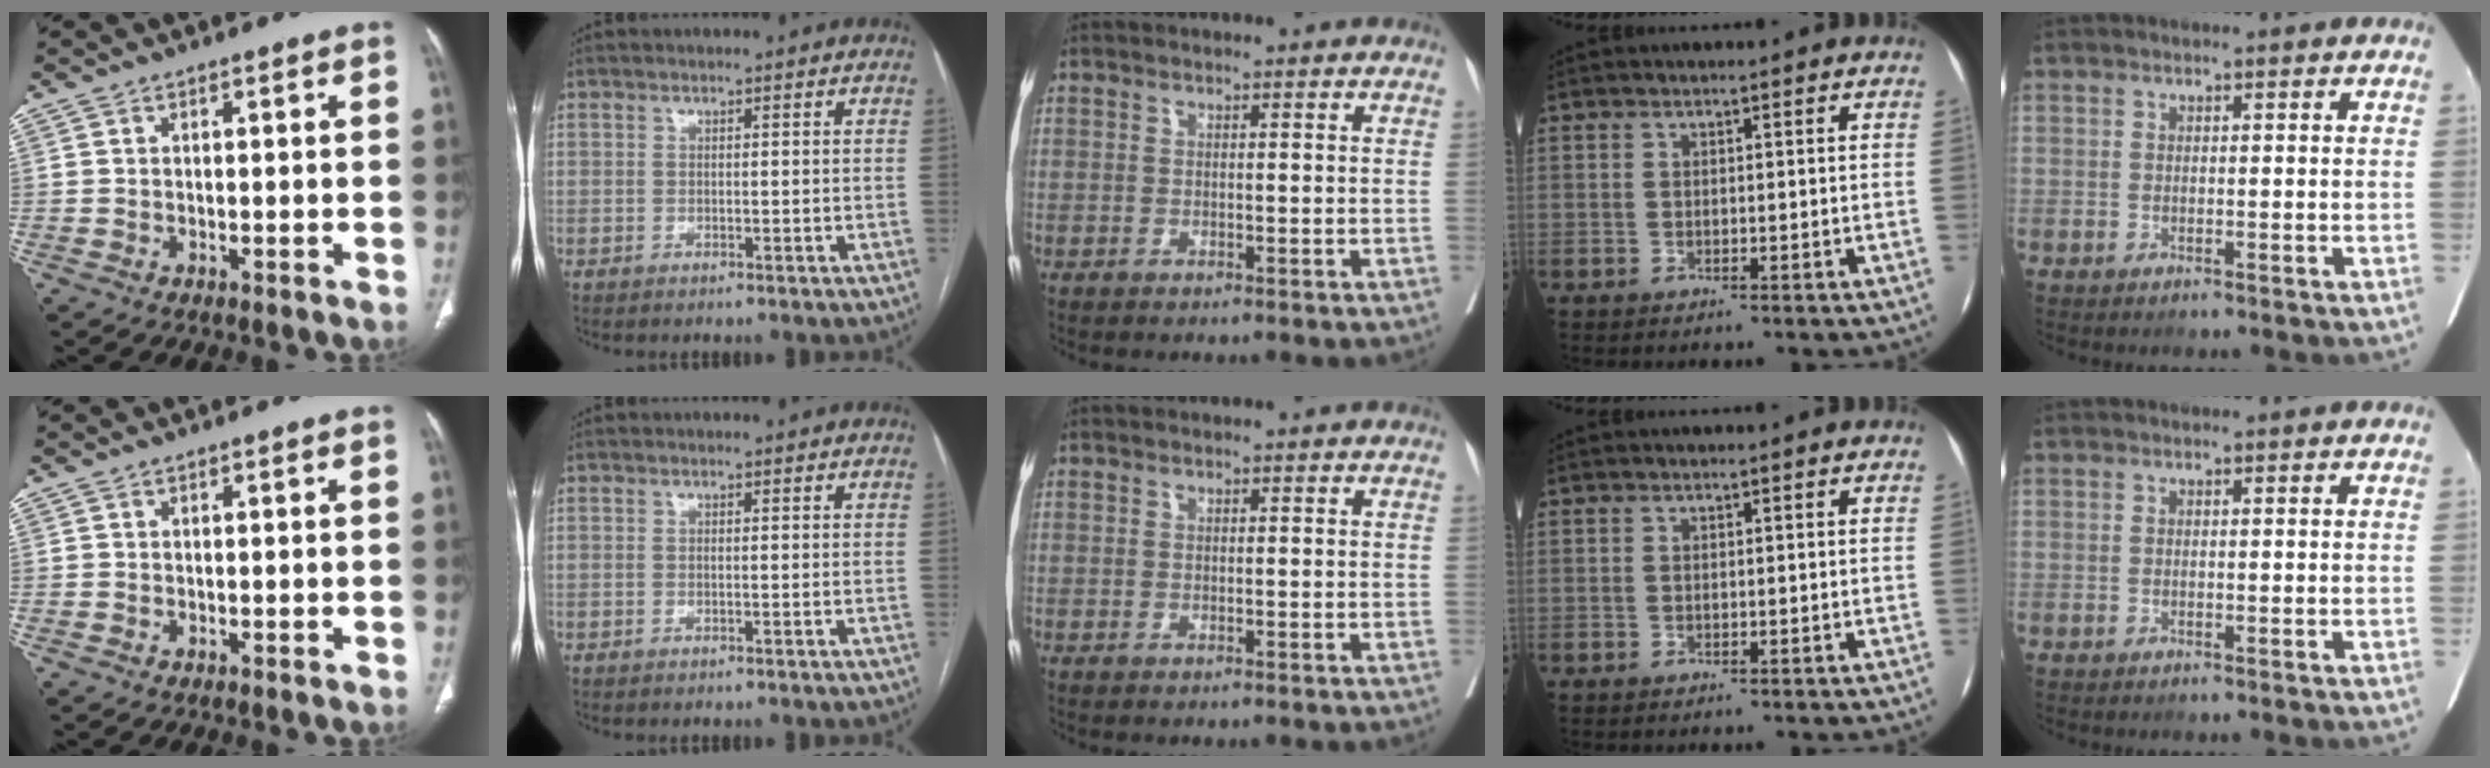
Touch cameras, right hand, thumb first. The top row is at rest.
{}